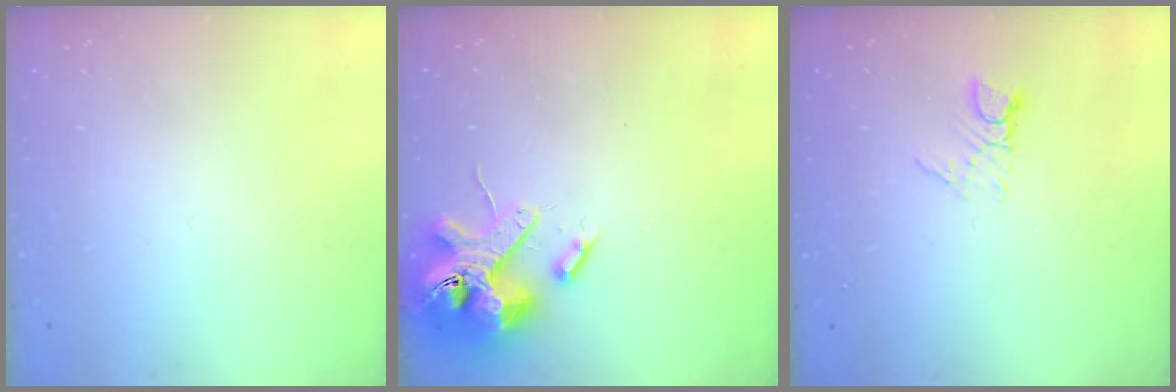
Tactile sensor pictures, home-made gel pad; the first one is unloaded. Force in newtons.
{"total": 14.5, "press": 14.3, "slide": 2.3}
{"total": 4.0, "press": 4.0, "slide": 0.2}